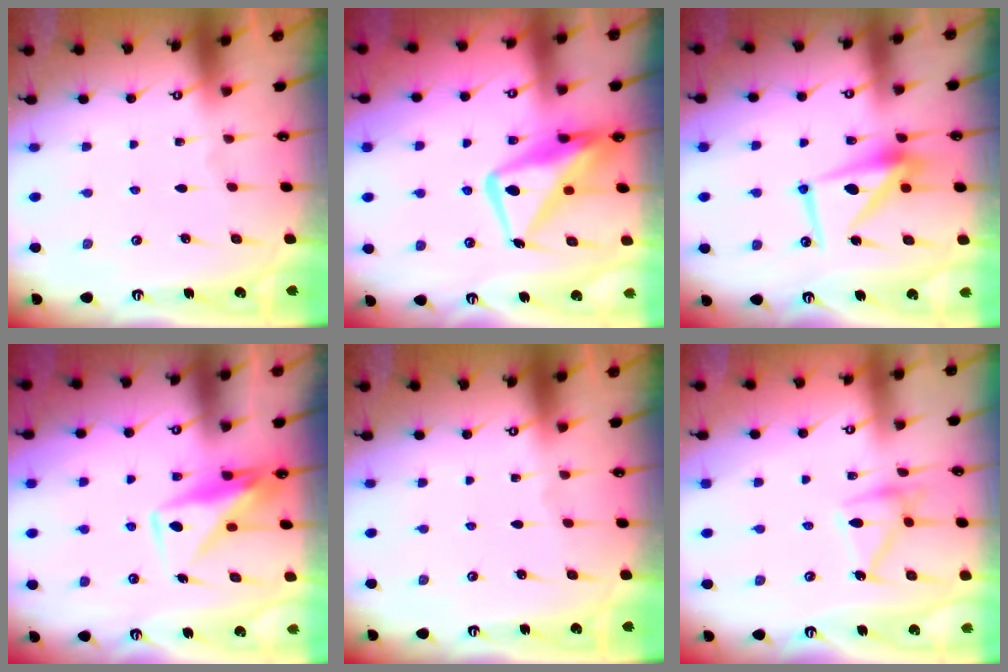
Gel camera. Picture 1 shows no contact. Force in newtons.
{"total": 15.5, "press": 15.4, "slide": 1.1}
{"total": 11.2, "press": 11.1, "slide": 0.8}
{"total": 9.7, "press": 9.7, "slide": 0.5}
{"total": 0.0}
{"total": 13.2, "press": 13.2, "slide": 0.2}